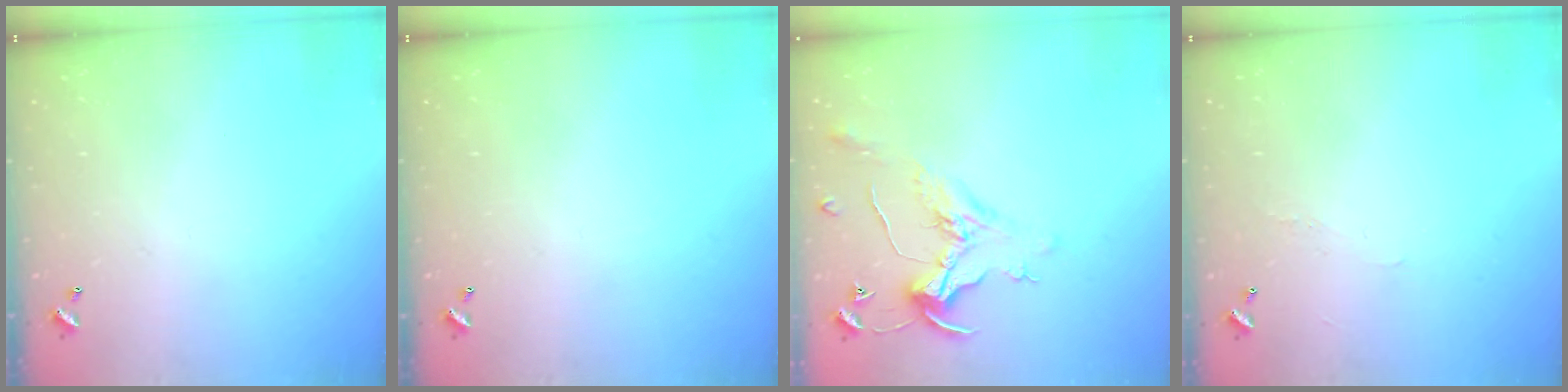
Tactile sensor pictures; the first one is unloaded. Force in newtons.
{"total": 0.0}
{"total": 0.8, "press": 0.0, "slide": 0.8}
{"total": 0.9, "press": 0.7, "slide": 0.6}